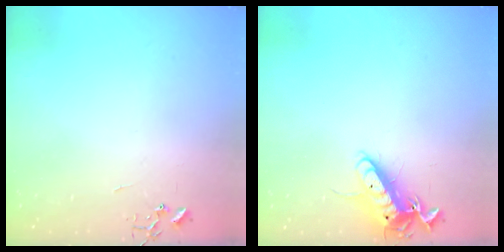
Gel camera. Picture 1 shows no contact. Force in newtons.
{"total": 12.5, "press": 12.5, "slide": 1.1}